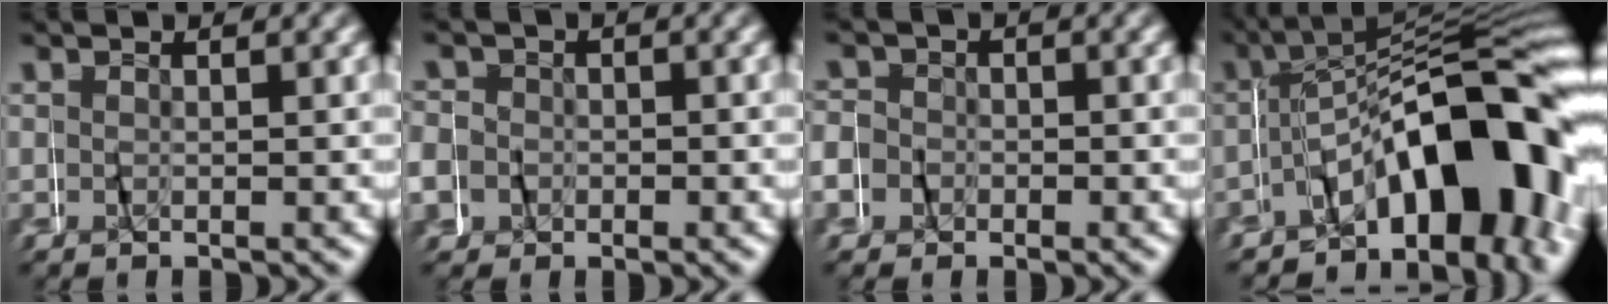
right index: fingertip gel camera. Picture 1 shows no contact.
{"total": 4.9, "force": [-0.4, 4.7, 1.2], "torque": [-0.035, -0.003, -0.013]}
{"total": 5.1, "force": [-0.8, 4.9, 0.8], "torque": [-0.021, 0.006, -0.029]}
{"total": 14.4, "force": [-4.8, 7.0, 11.7], "torque": [-0.166, -0.017, -0.062]}